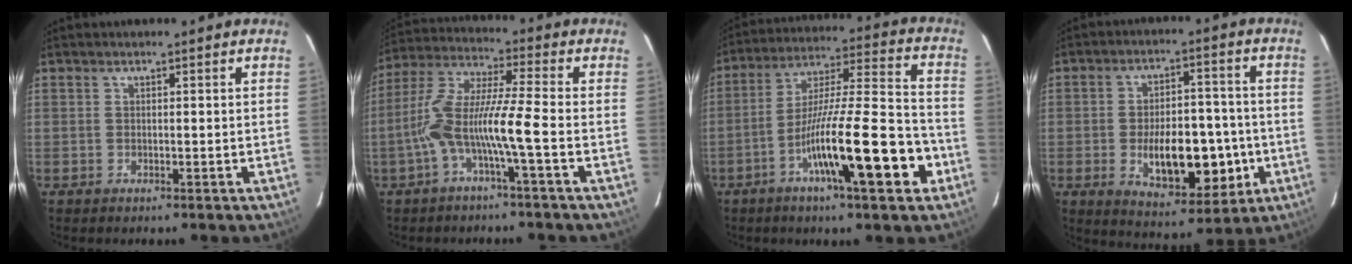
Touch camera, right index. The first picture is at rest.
{"total": 10.3, "force": [-3.3, -0.3, 9.8], "torque": [-0.206, 0.022, -0.069]}
{"total": 17.9, "force": [-7.3, 1.4, 16.3], "torque": [-0.273, -0.004, -0.119]}
{"total": 13.5, "force": [-3.0, 6.3, 11.5], "torque": [-0.178, 0.008, -0.035]}